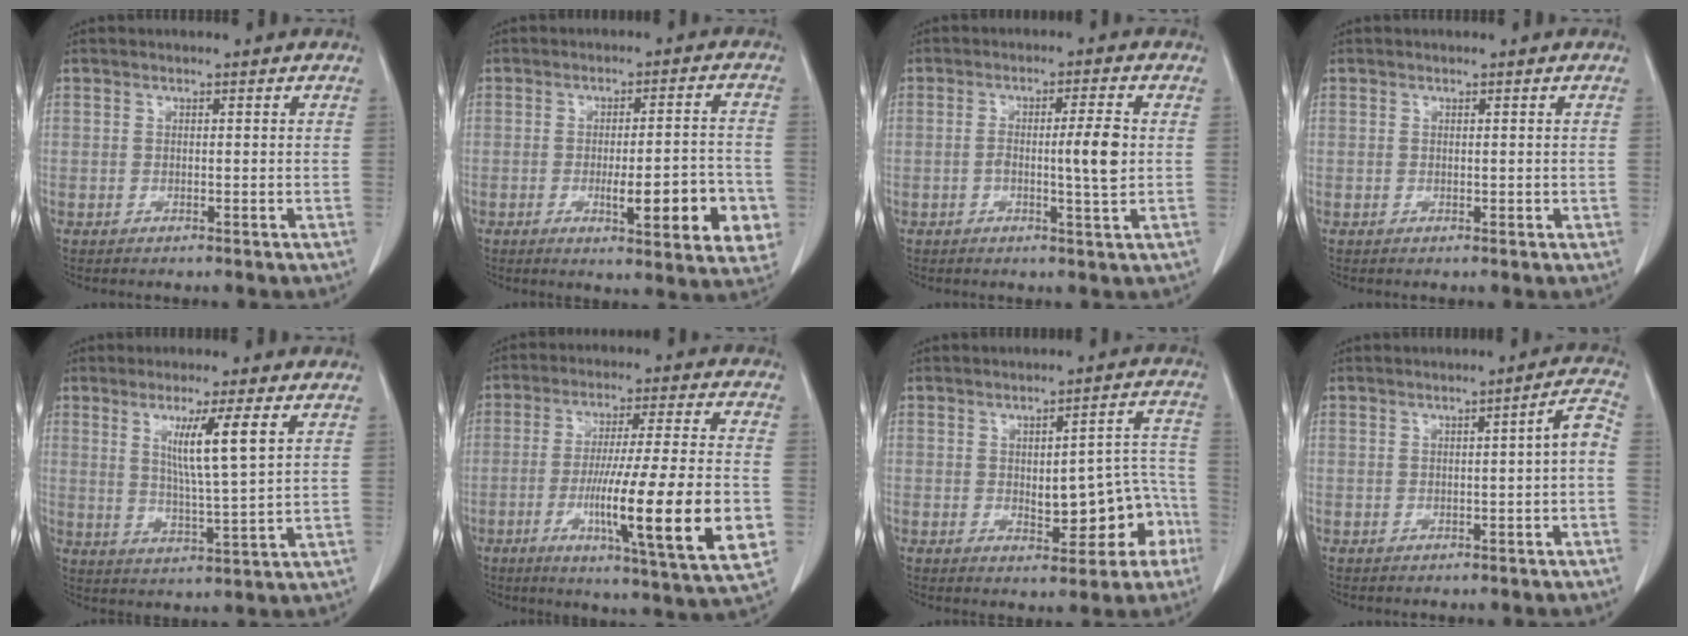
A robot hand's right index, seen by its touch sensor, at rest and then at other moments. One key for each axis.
{"total": 12.1, "fx": -3.5, "fy": 2.5, "fz": 11.4, "tx": -0.126, "ty": 0.002, "tz": -0.038}
{"total": 5.6, "fx": -0.1, "fy": 0.4, "fz": 5.6, "tx": -0.089, "ty": 0.005, "tz": -0.002}
{"total": 0.6, "fx": 0.1, "fy": 0.3, "fz": 0.5, "tx": -0.008, "ty": -0.002, "tz": 0.005}
{"total": 8.1, "fx": 3.1, "fy": -0.7, "fz": 7.4, "tx": -0.129, "ty": -0.016, "tz": 0.057}
{"total": 20.0, "fx": -4.9, "fy": 0.1, "fz": 19.3, "tx": -0.285, "ty": -0.024, "tz": -0.076}
{"total": 9.7, "fx": -2.7, "fy": 4.1, "fz": 8.4, "tx": -0.082, "ty": 0.038, "tz": -0.026}
{"total": 3.5, "fx": -0.3, "fy": 0.0, "fz": 3.5, "tx": -0.044, "ty": 0.011, "tz": -0.003}